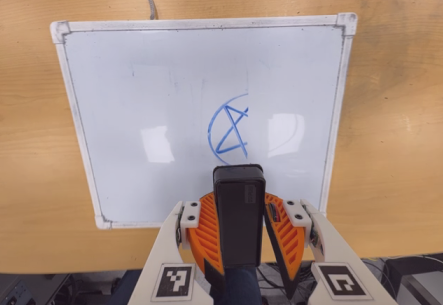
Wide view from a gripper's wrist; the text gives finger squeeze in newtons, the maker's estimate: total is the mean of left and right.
{"total": 7.0, "left": 7.5, "right": 6.4}